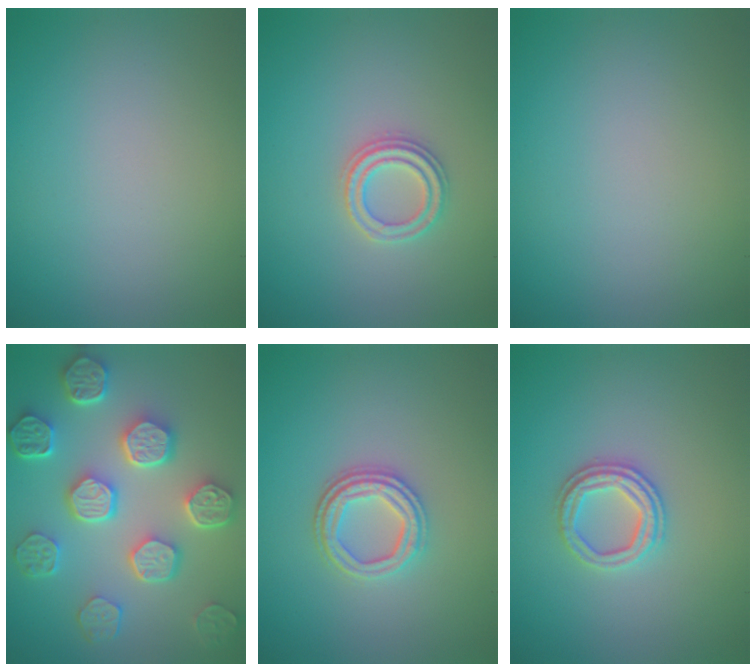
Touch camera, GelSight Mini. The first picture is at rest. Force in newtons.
{"total": 2.3, "press": 2.3, "slide": 0.3}
{"total": 0.0}
{"total": 7.9, "press": 6.1, "slide": 5.0}
{"total": 3.5, "press": 3.0, "slide": 1.8}
{"total": 2.9, "press": 2.7, "slide": 1.0}